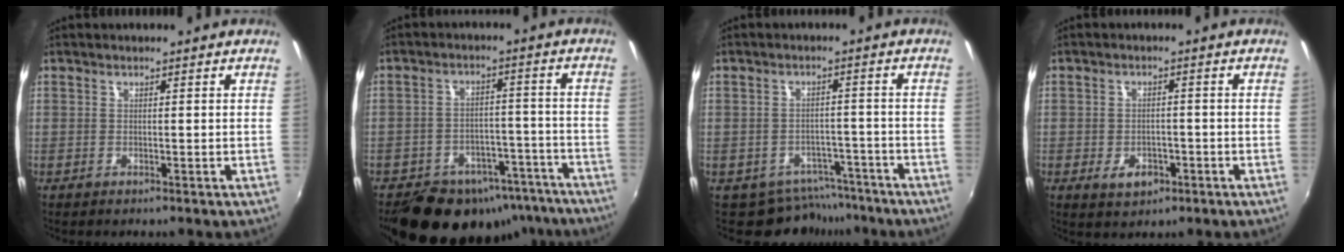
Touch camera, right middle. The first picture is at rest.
{"total": 21.2, "force": [-15.9, 11.2, 8.4], "torque": [-0.167, 0.024, -0.192]}
{"total": 7.2, "force": [-5.7, 4.3, 0.5], "torque": [-0.010, 0.013, -0.069]}
{"total": 4.5, "force": [-2.1, 3.1, 2.6], "torque": [-0.055, -0.005, -0.029]}